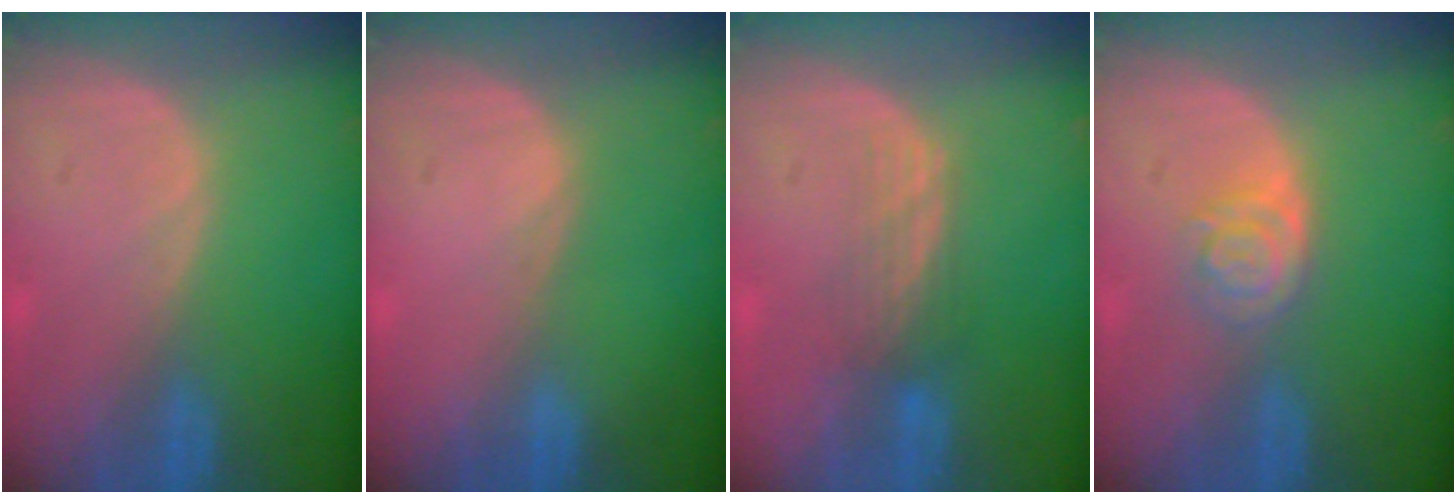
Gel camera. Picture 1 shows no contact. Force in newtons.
{"total": 0.0}
{"total": 3.4, "press": 2.9, "slide": 1.9}
{"total": 4.2, "press": 3.7, "slide": 2.0}